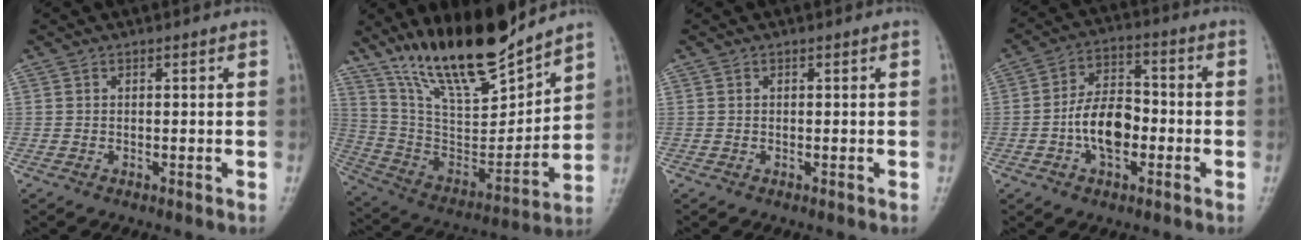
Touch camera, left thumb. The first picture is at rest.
{"total": 20.9, "force": [16.5, 5.2, 11.7], "torque": [-0.168, -0.091, 0.304]}
{"total": 0.0}
{"total": 10.1, "force": [-2.4, 6.0, 7.8], "torque": [-0.115, 0.028, -0.052]}